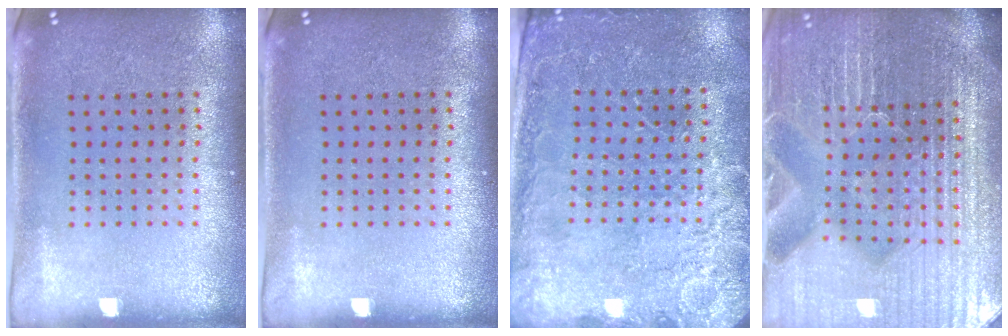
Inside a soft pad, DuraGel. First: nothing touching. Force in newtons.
{"total": 0.0}
{"total": 2.8, "press": 2.7, "slide": 0.4}
{"total": 6.3, "press": 5.6, "slide": 2.9}